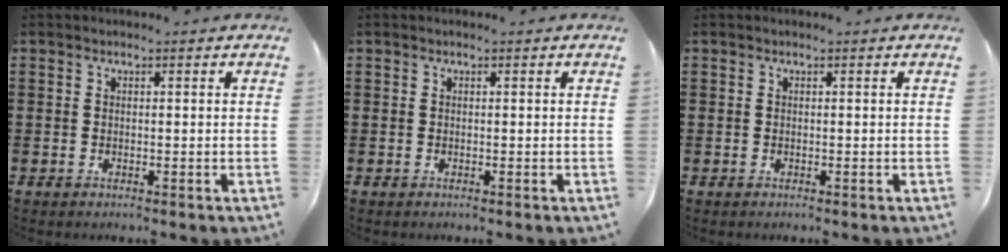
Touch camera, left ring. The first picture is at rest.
{"total": 0.0}
{"total": 0.0}